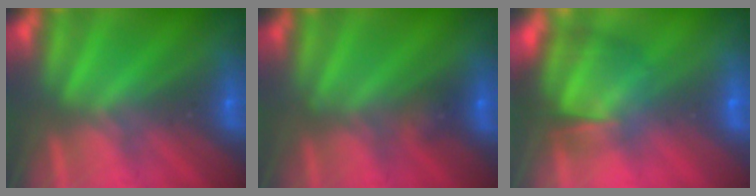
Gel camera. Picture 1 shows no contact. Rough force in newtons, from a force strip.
{"total": 2.3}
{"total": 7.4}